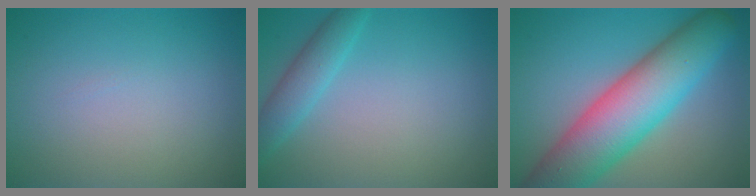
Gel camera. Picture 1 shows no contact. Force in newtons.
{"total": 2.6, "press": 2.6, "slide": 0.1}
{"total": 11.0, "press": 11.0, "slide": 0.5}